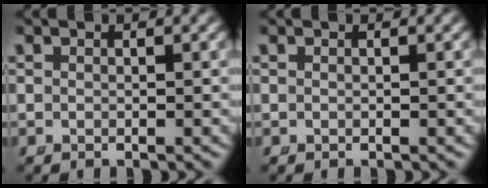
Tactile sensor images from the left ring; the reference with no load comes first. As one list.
[{"total": 0.0}]